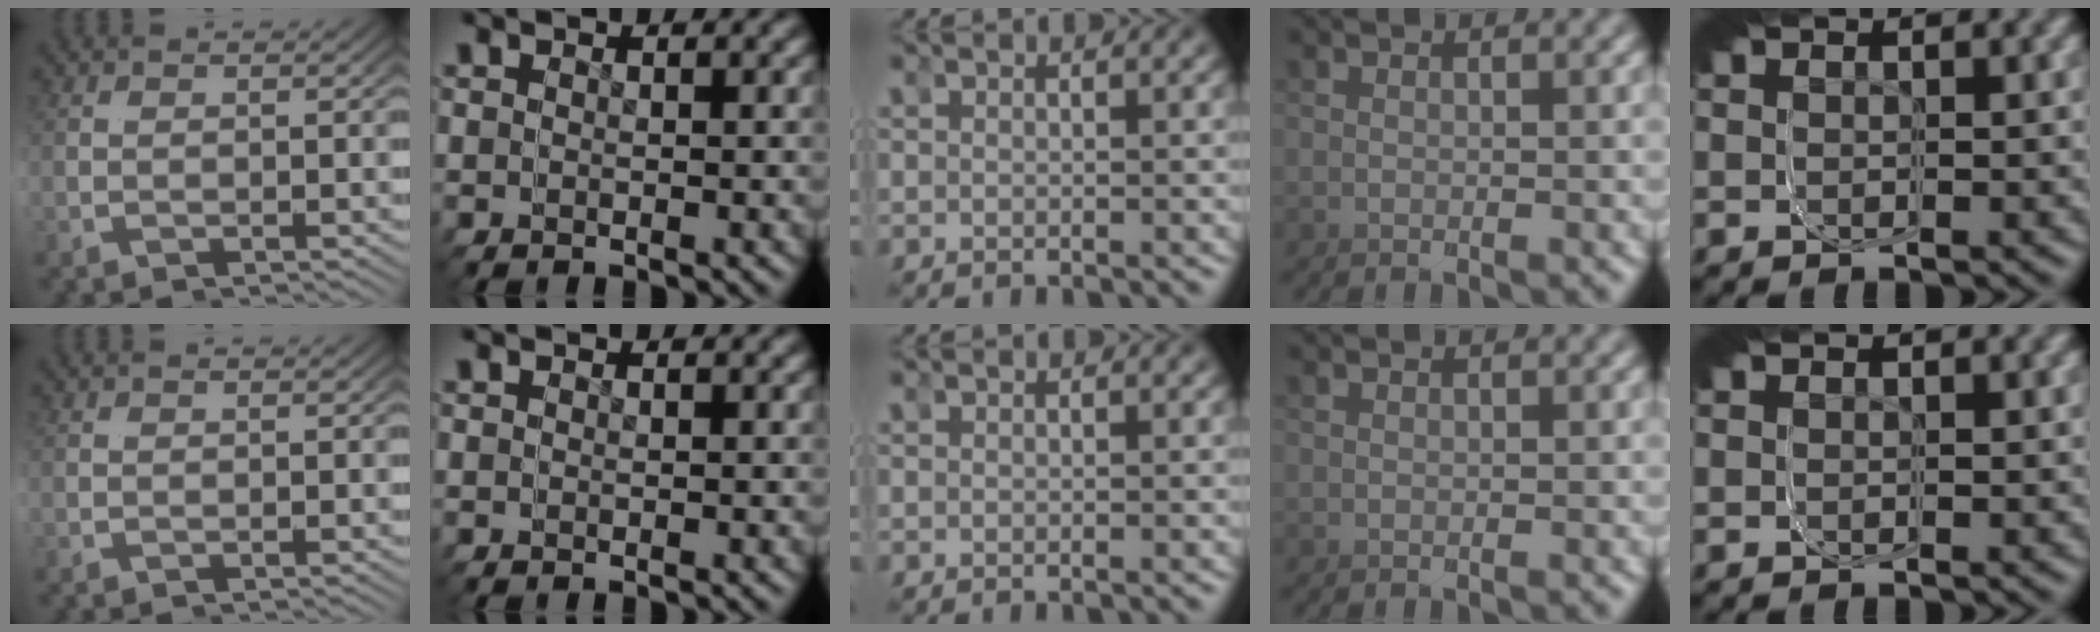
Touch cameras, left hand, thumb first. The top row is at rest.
{}